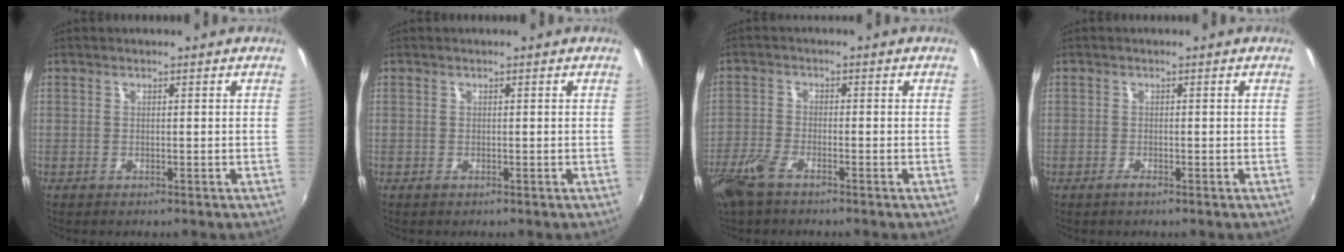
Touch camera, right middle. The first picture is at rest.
{"total": 0.0}
{"total": 6.2, "force": [-4.4, 2.0, 3.9], "torque": [-0.102, -0.010, -0.092]}
{"total": 1.0, "force": [-0.8, 0.4, 0.4], "torque": [-0.007, -0.005, -0.019]}